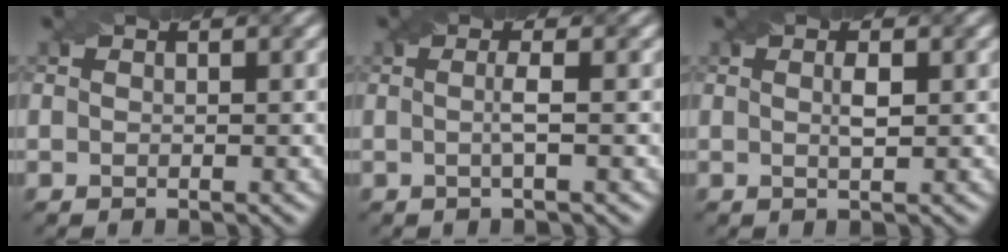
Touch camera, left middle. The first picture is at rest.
{"total": 1.6, "force": [-0.1, 0.2, 1.6], "torque": [-0.034, 0.000, -0.005]}
{"total": 1.4, "force": [0.2, 0.3, 1.4], "torque": [-0.027, 0.003, 0.003]}